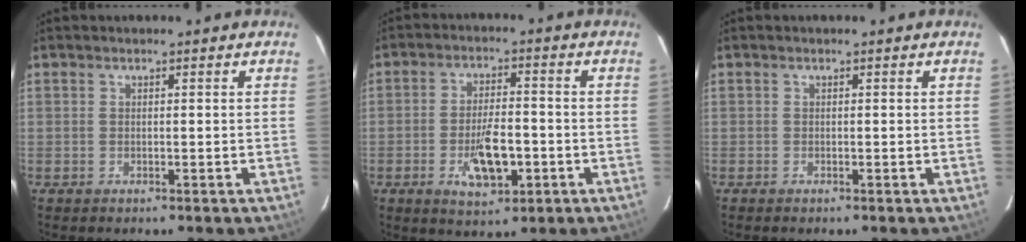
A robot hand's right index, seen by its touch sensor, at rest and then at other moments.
{"total": 8.8, "force": [-3.0, 3.7, 7.4], "torque": [-0.144, -0.004, -0.043]}
{"total": 0.0}